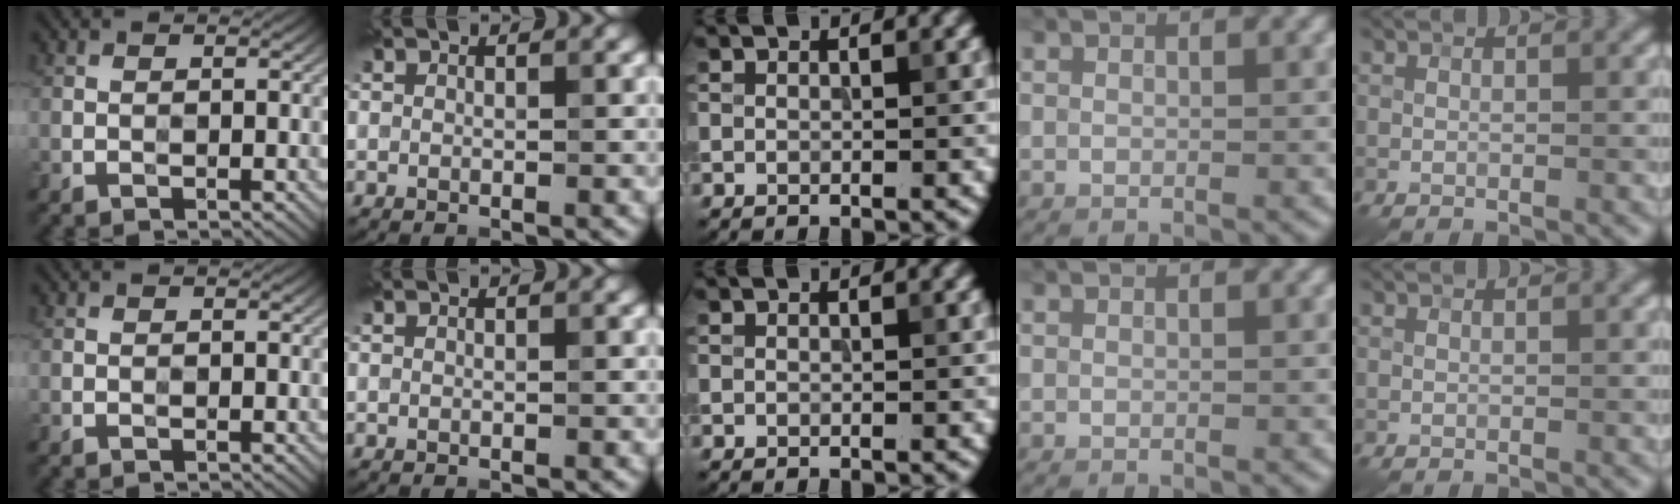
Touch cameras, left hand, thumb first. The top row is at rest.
{}